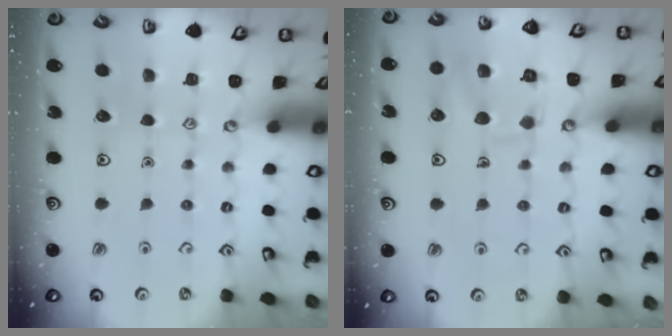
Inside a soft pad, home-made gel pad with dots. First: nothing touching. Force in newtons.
{"total": 11.1, "press": 11.1, "slide": 0.8}